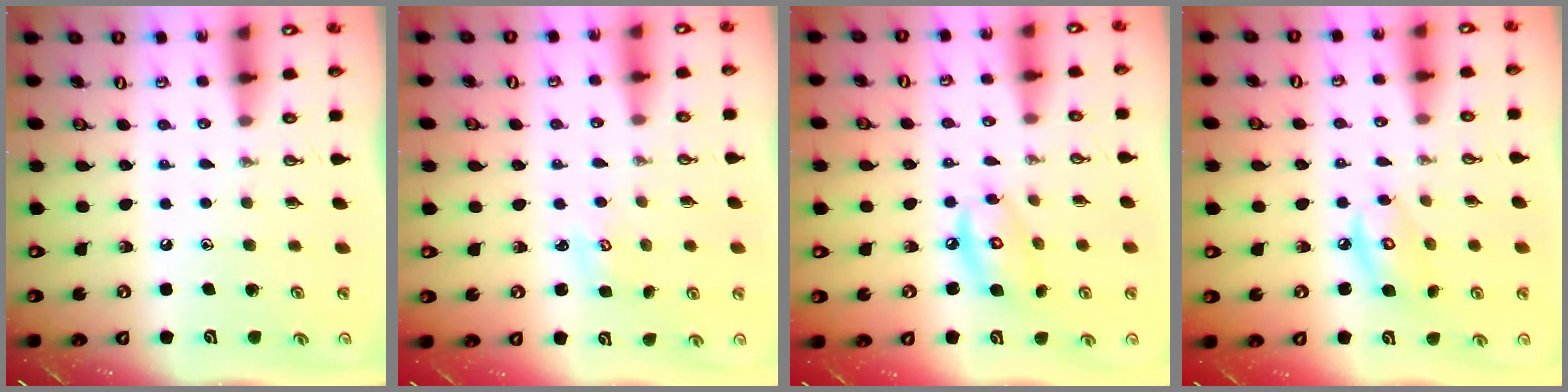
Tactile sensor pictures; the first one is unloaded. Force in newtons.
{"total": 1.8, "press": 1.8, "slide": 0.2}
{"total": 9.2, "press": 9.2, "slide": 0.6}
{"total": 6.9, "press": 6.9, "slide": 0.4}